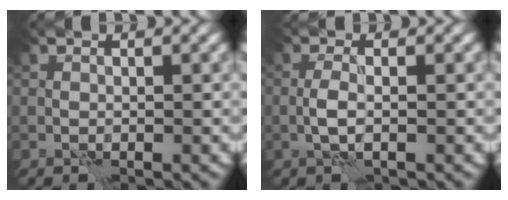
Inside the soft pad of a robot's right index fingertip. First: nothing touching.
{"total": 1.5, "force": [-0.1, 0.2, 1.5], "torque": [-0.034, 0.002, -0.007]}